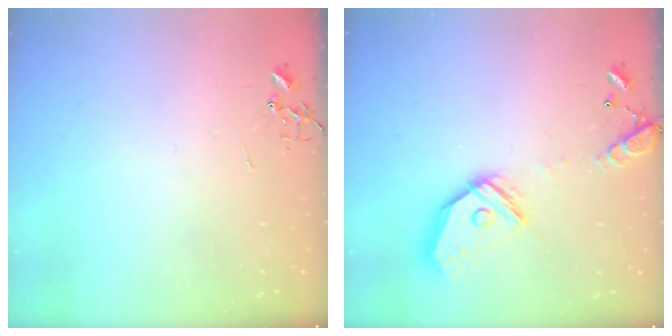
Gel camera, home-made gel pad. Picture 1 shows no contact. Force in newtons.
{"total": 16.6, "press": 16.4, "slide": 2.8}